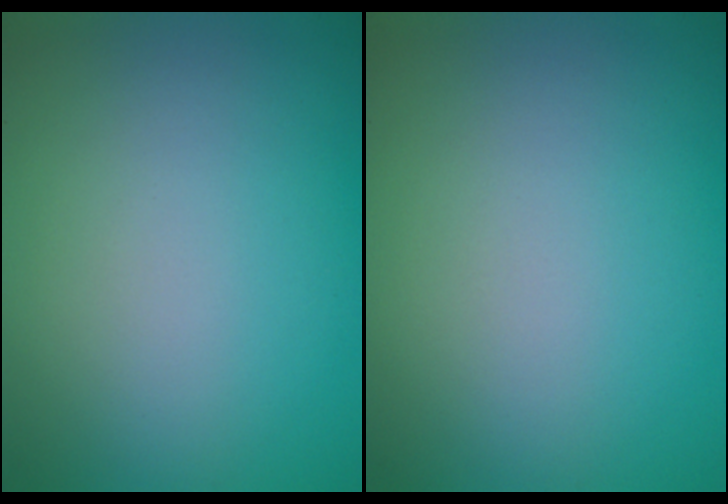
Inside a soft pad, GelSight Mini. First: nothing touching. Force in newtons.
{"total": 0.0}